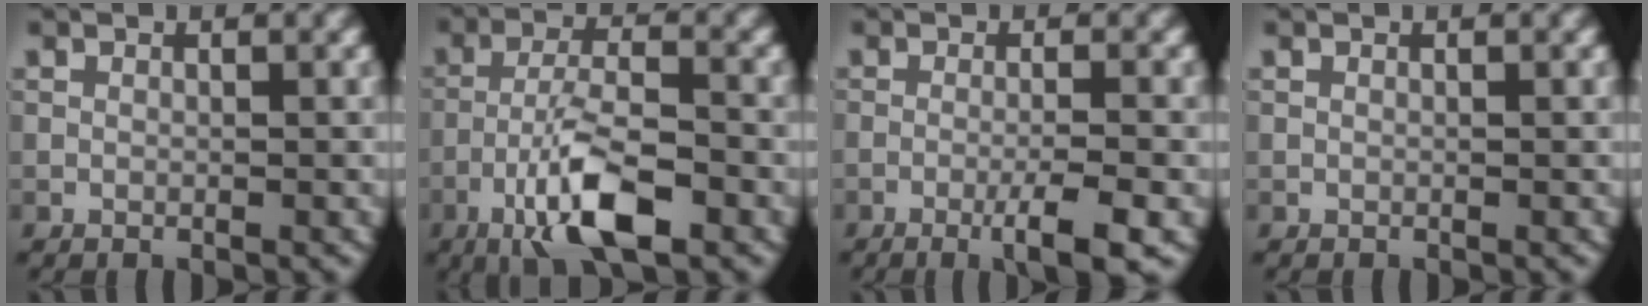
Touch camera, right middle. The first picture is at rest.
{"total": 7.9, "force": [-4.1, 2.3, 6.3], "torque": [-0.113, 0.008, -0.082]}
{"total": 4.0, "force": [-1.7, 0.6, 3.6], "torque": [-0.056, 0.002, -0.033]}
{"total": 0.0}